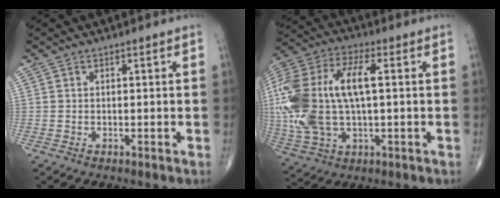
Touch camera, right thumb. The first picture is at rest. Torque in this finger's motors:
{"motor_torque": [1.83, 1.98, 2.13, 0.21, 0.34]}